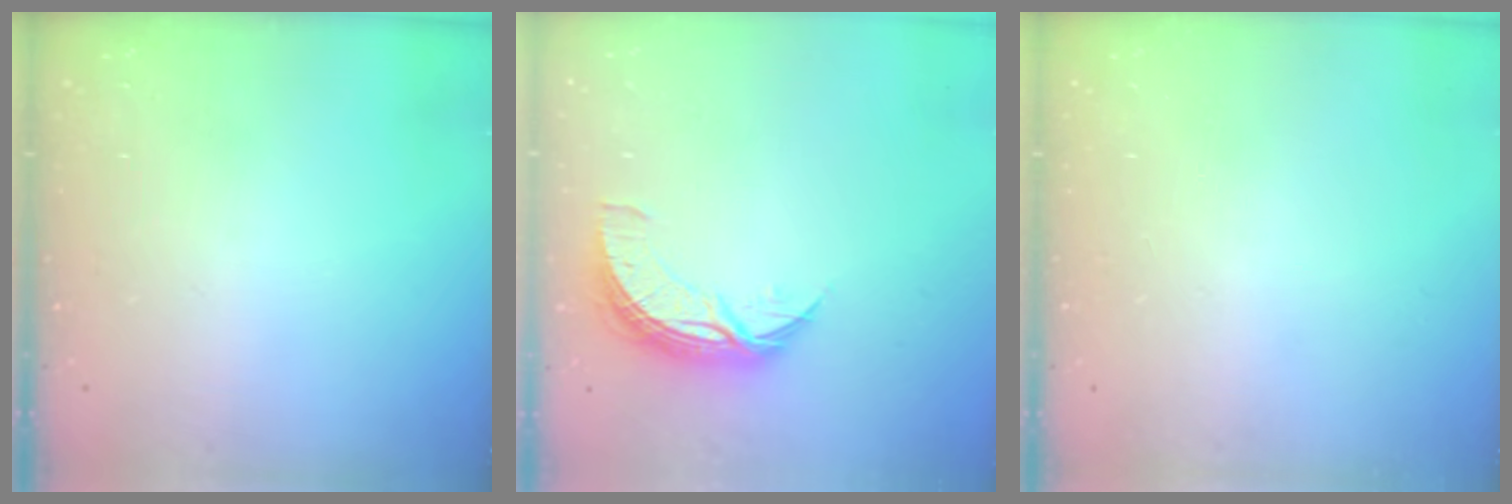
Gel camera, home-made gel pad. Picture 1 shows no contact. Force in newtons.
{"total": 8.3, "press": 8.3, "slide": 0.5}
{"total": 0.0}